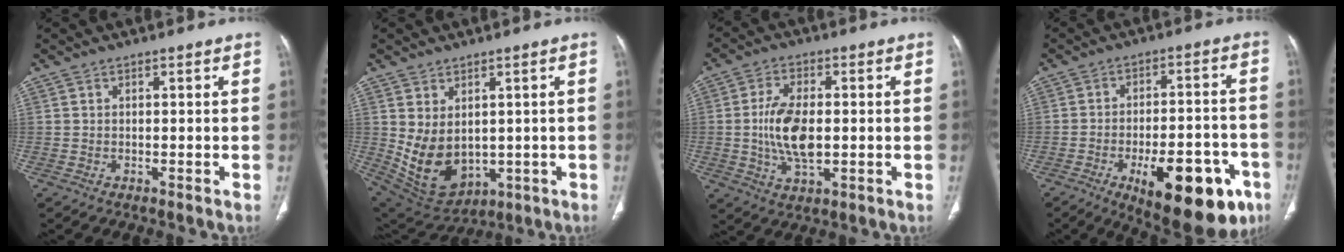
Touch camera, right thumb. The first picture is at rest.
{"total": 11.2, "force": [0.4, 7.9, 8.0], "torque": [-0.128, -0.012, 0.046]}
{"total": 10.3, "force": [-0.4, 5.2, 8.9], "torque": [-0.173, -0.002, -0.005]}
{"total": 21.5, "force": [-10.0, 8.9, 16.8], "torque": [-0.177, 0.044, -0.127]}